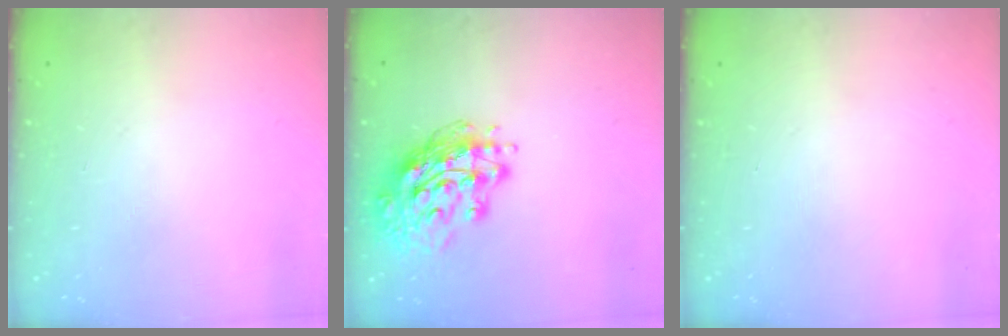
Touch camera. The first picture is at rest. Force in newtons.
{"total": 15.9, "press": 15.9, "slide": 1.5}
{"total": 0.0}